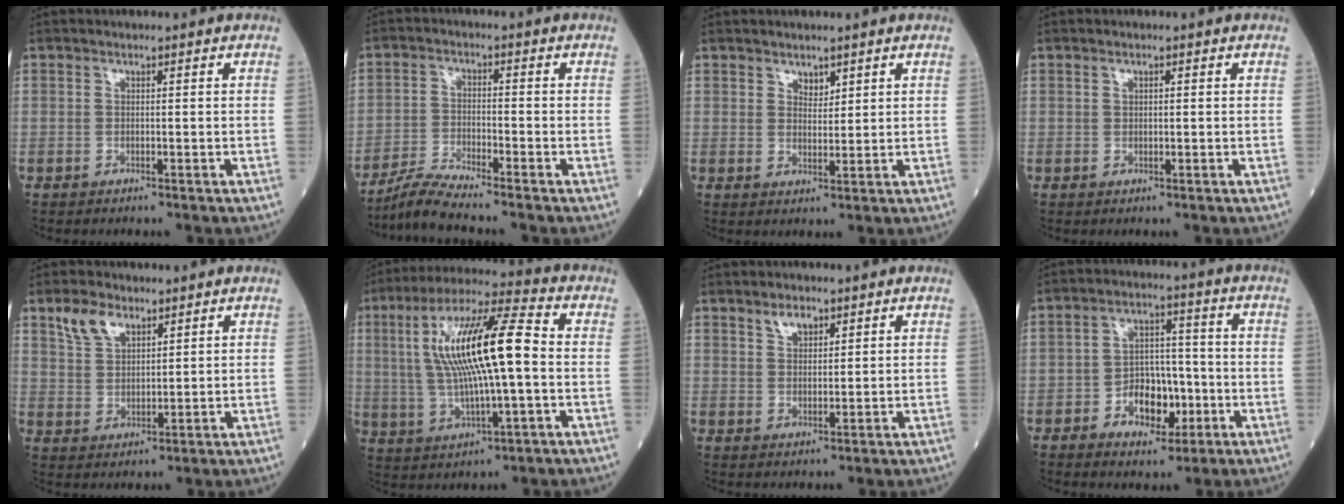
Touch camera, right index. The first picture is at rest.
{"total": 5.6, "force": [-5.1, -1.3, 1.8], "torque": [-0.042, -0.023, -0.099]}
{"total": 2.1, "force": [1.6, 1.0, 0.9], "torque": [-0.014, -0.003, 0.031]}
{"total": 0.5, "force": [0.3, 0.2, 0.4], "torque": [-0.010, 0.001, 0.007]}
{"total": 5.4, "force": [3.7, 2.7, 2.9], "torque": [-0.065, 0.009, 0.081]}
{"total": 16.6, "force": [1.3, 2.4, 16.4], "torque": [-0.318, 0.022, 0.024]}
{"total": 2.8, "force": [2.0, 1.3, 1.4], "torque": [-0.029, 0.003, 0.041]}
{"total": 7.7, "force": [-2.8, 4.7, 5.4], "torque": [-0.092, 0.016, -0.041]}